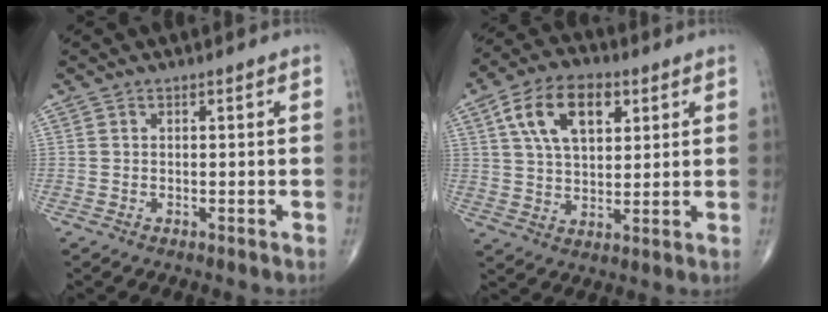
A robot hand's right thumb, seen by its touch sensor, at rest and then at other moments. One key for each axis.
{"total": 13.0, "fx": 4.9, "fy": 7.4, "fz": 9.4, "tx": -0.146, "ty": -0.003, "tz": 0.086}